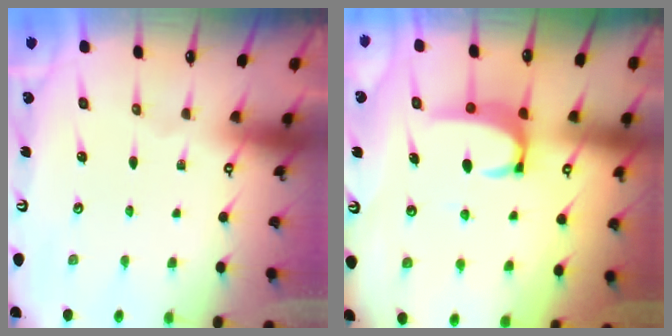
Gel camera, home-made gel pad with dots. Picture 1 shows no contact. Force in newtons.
{"total": 3.3, "press": 3.2, "slide": 0.3}